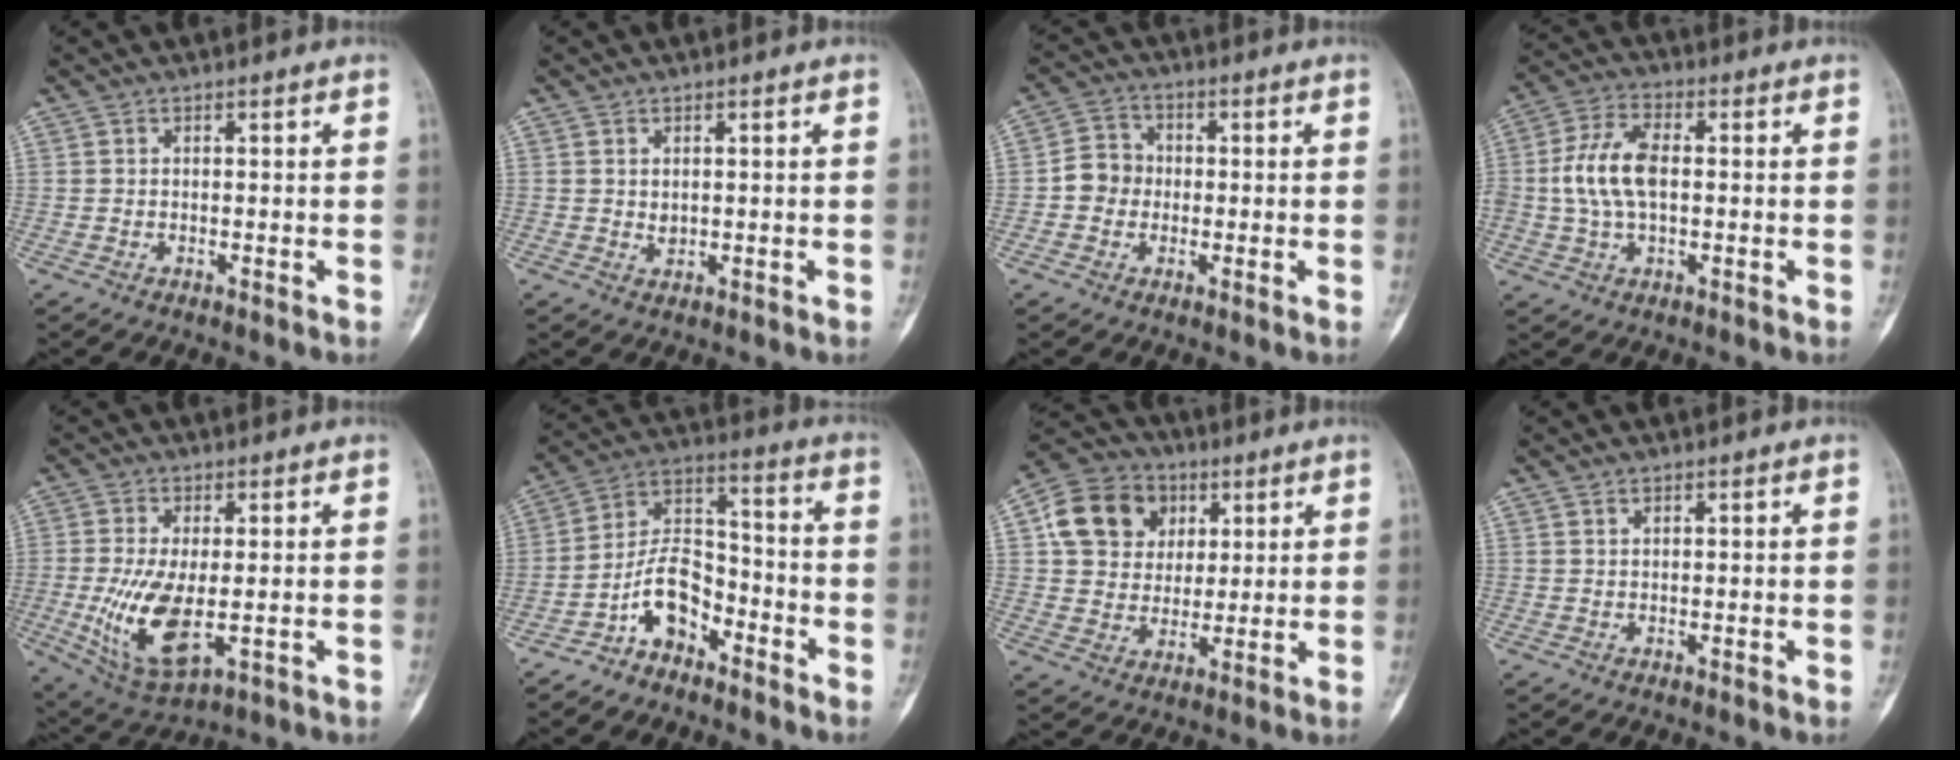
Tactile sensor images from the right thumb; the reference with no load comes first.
{"total": 1.5, "force": [0.3, 1.1, 0.9], "torque": [-0.007, -0.002, 0.008]}
{"total": 5.5, "force": [-0.7, 5.0, 2.1], "torque": [-0.016, 0.017, -0.023]}
{"total": 10.5, "force": [0.2, 5.9, 8.6], "torque": [-0.173, 0.018, 0.000]}
{"total": 12.3, "force": [-1.8, 5.6, 10.8], "torque": [-0.209, -0.019, -0.017]}
{"total": 10.6, "force": [-6.0, 6.3, 6.1], "torque": [-0.100, 0.074, -0.119]}
{"total": 13.7, "force": [4.4, 11.6, 5.8], "torque": [-0.079, 0.000, 0.074]}
{"total": 0.7, "force": [0.6, 0.3, 0.3], "torque": [-0.005, -0.003, 0.010]}